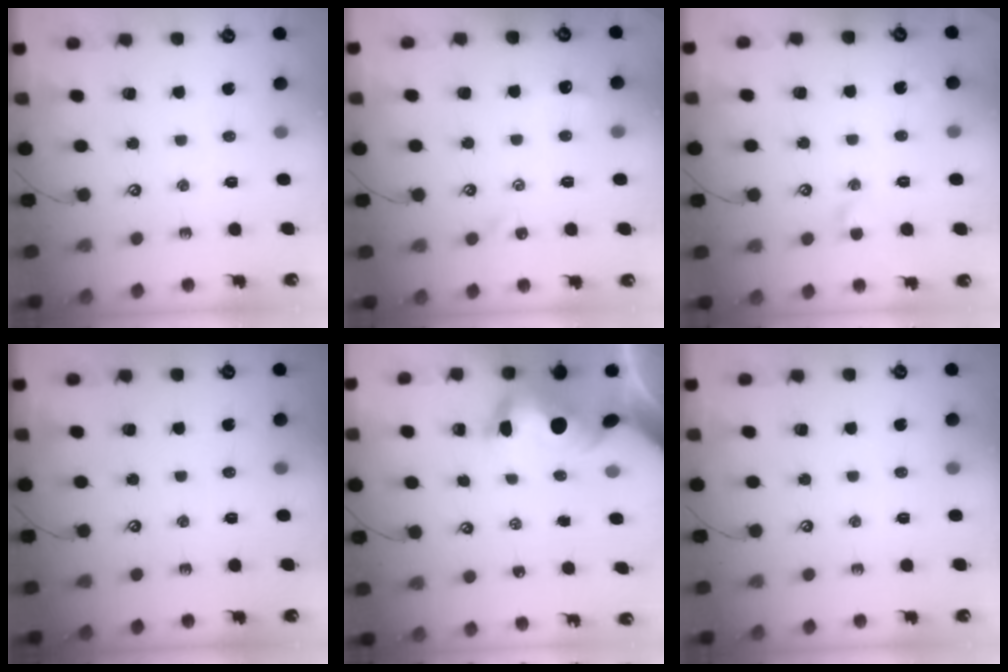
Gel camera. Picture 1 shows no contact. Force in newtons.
{"total": 1.8, "press": 1.7, "slide": 0.5}
{"total": 3.7, "press": 3.7, "slide": 0.7}
{"total": 0.0}
{"total": 9.1, "press": 9.0, "slide": 1.3}
{"total": 0.0}